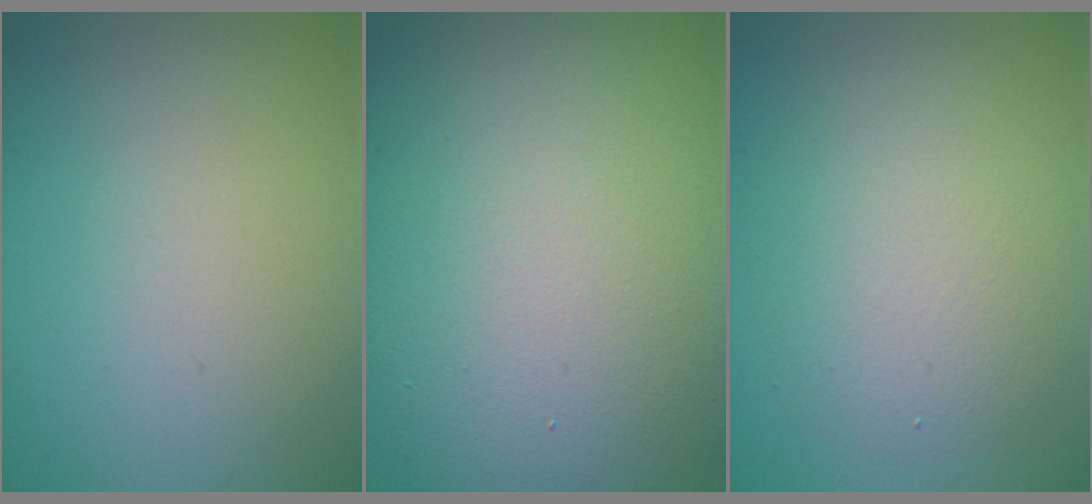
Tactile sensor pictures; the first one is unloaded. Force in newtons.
{"total": 18.0, "press": 17.9, "slide": 1.2}
{"total": 4.4, "press": 4.4, "slide": 0.4}